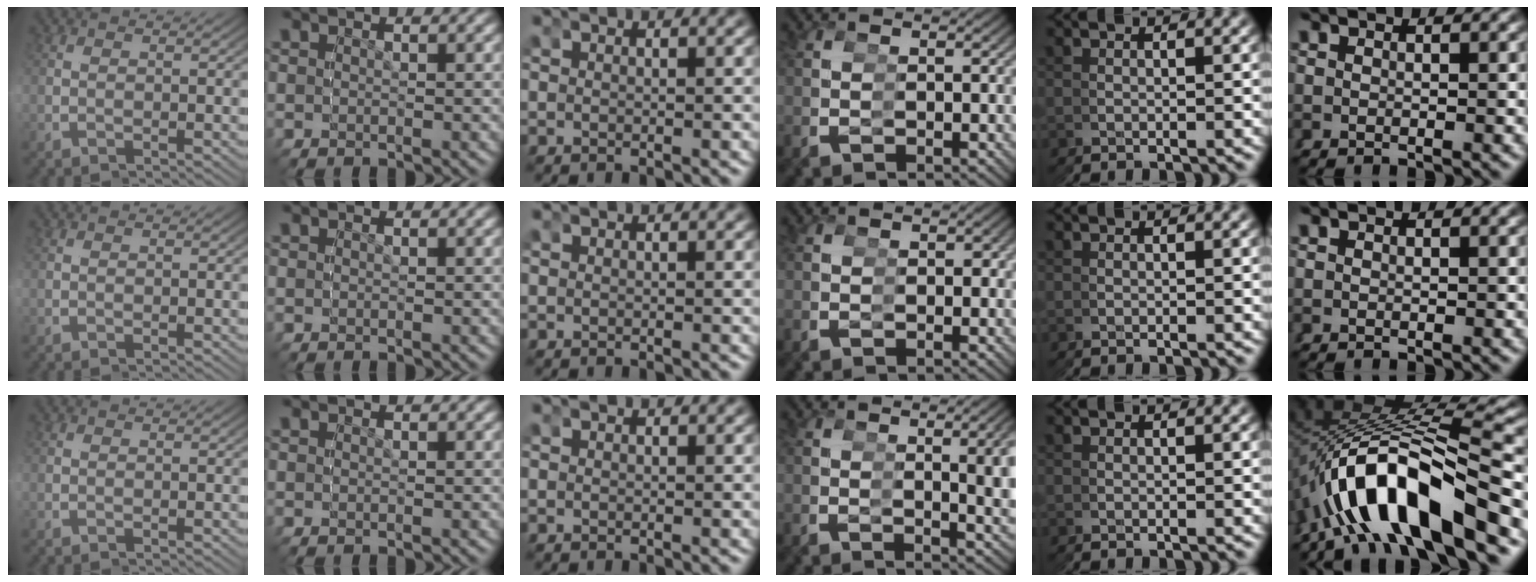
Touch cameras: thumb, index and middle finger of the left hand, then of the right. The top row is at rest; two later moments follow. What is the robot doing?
{"motion": "grasp_and_lifting", "object": "cup"}